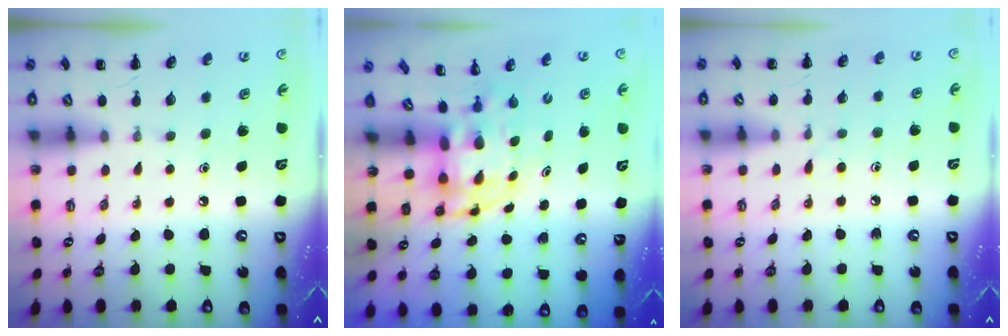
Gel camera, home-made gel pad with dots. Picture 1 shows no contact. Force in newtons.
{"total": 3.8, "press": 3.7, "slide": 0.9}
{"total": 3.9, "press": 3.5, "slide": 1.8}